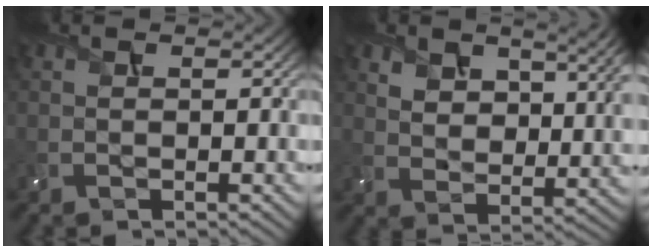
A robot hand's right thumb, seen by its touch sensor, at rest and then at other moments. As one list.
[{"total": 8.2, "force": [4.4, 4.7, 5.0], "torque": [-0.105, -0.008, 0.085]}]